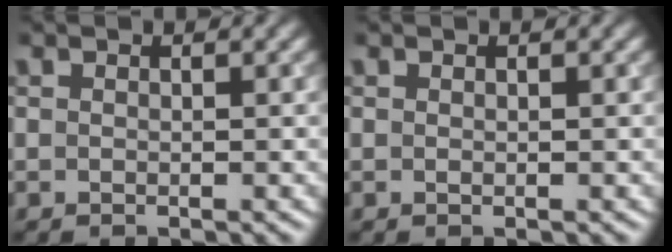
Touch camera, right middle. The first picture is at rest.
{"total": 0.0}